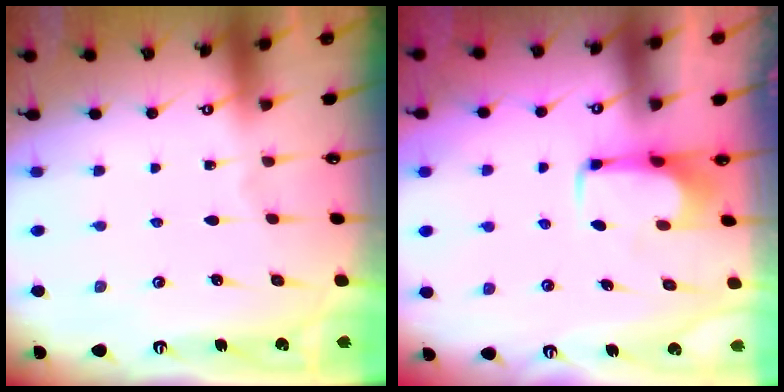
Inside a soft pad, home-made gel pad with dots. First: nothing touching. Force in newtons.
{"total": 2.0, "press": 1.9, "slide": 0.4}